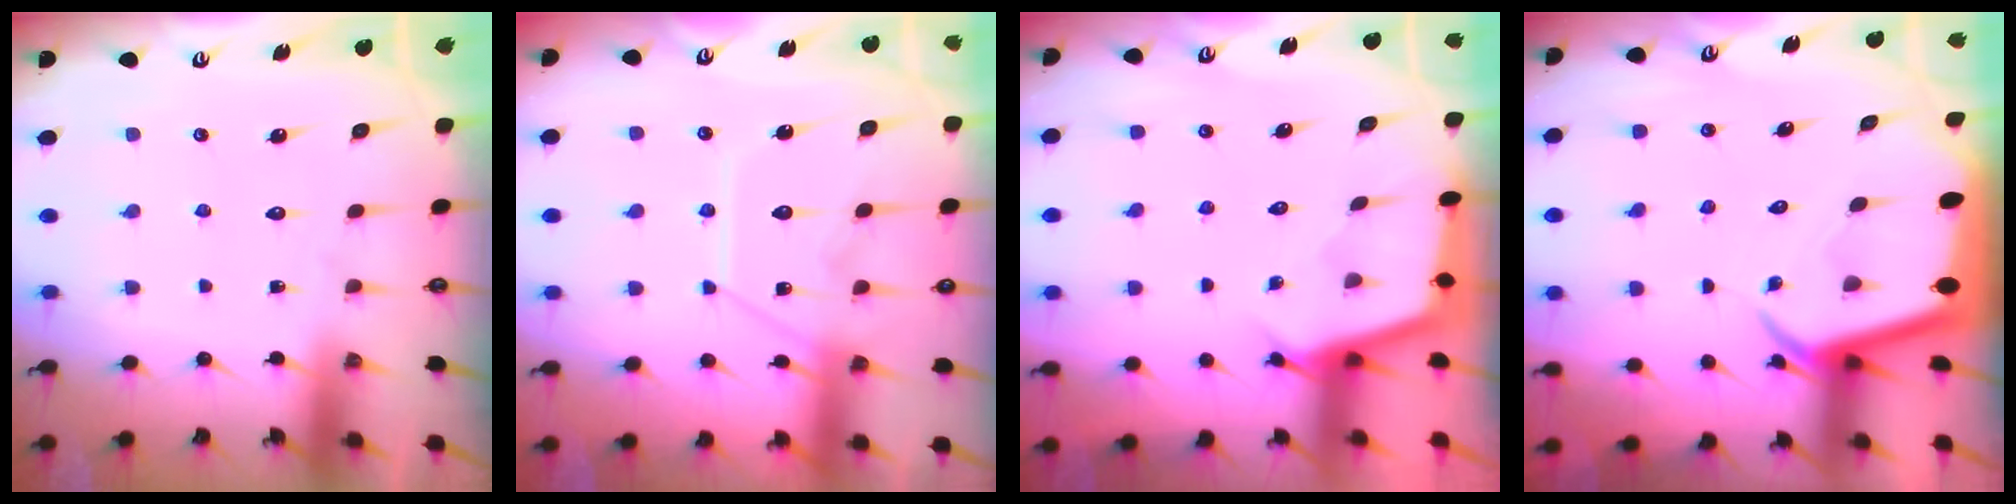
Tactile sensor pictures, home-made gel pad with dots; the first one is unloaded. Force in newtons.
{"total": 13.4, "press": 13.4, "slide": 1.3}
{"total": 2.6, "press": 2.6, "slide": 0.2}
{"total": 4.6, "press": 4.6, "slide": 0.3}